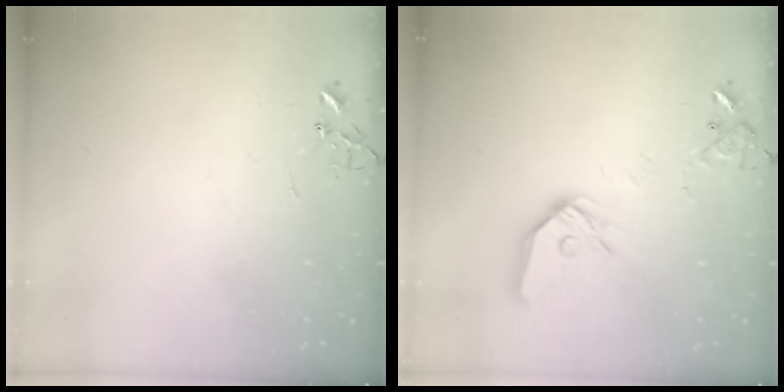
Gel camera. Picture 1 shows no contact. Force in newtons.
{"total": 14.7, "press": 14.6, "slide": 1.9}